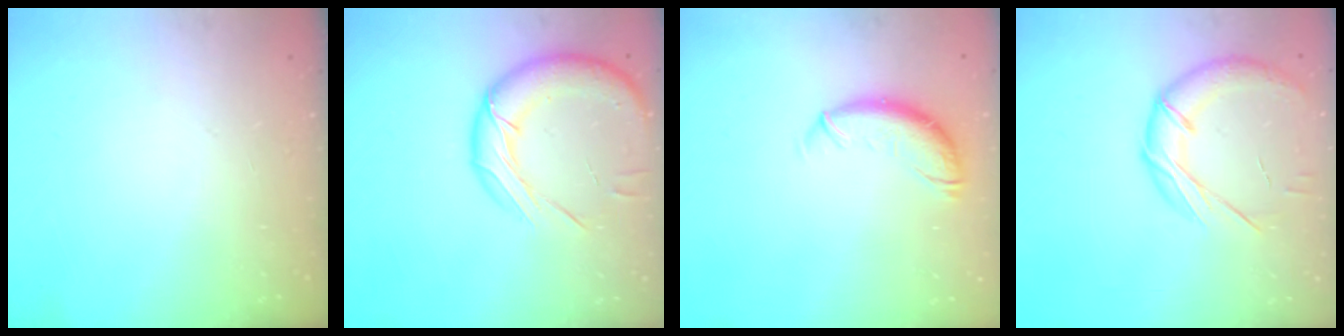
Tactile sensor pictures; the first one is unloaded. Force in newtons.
{"total": 16.4, "press": 16.2, "slide": 2.7}
{"total": 10.5, "press": 10.4, "slide": 1.1}
{"total": 14.3, "press": 14.3, "slide": 1.4}